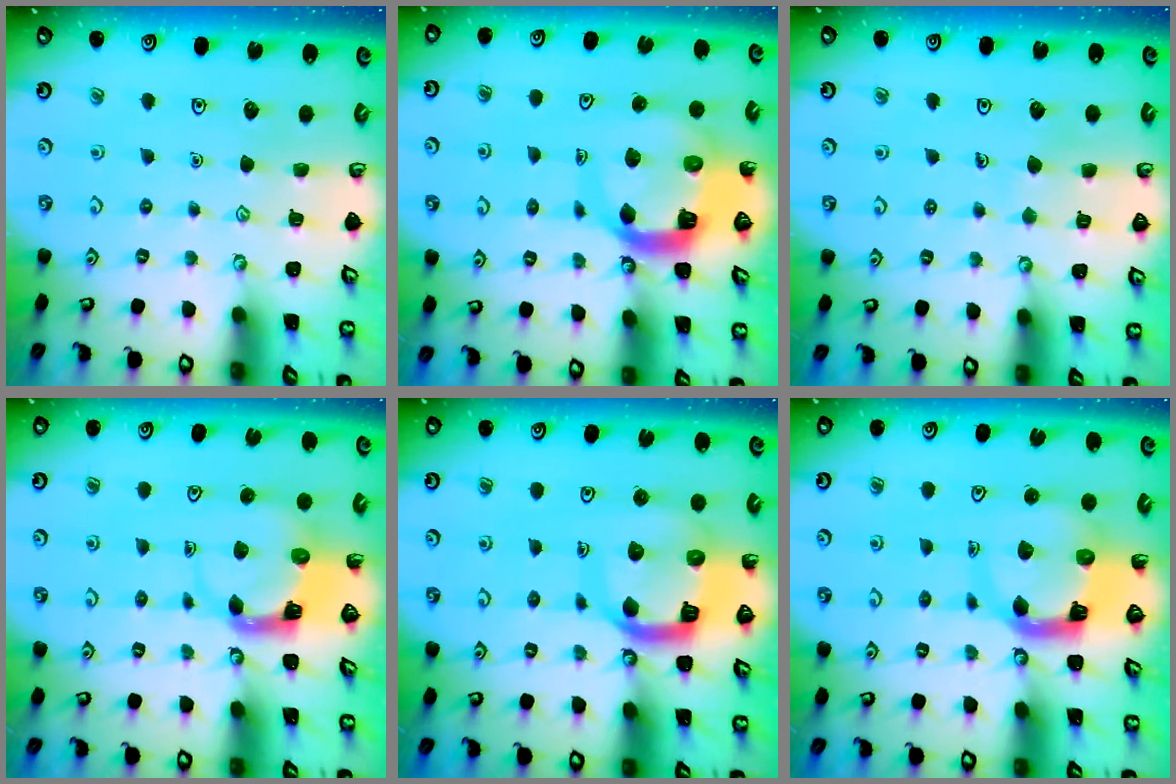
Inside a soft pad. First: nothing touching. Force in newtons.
{"total": 9.6, "press": 9.6, "slide": 1.3}
{"total": 2.3, "press": 2.3, "slide": 0.1}
{"total": 3.9, "press": 3.8, "slide": 0.7}
{"total": 13.1, "press": 13.0, "slide": 1.3}
{"total": 7.9, "press": 7.9, "slide": 1.1}